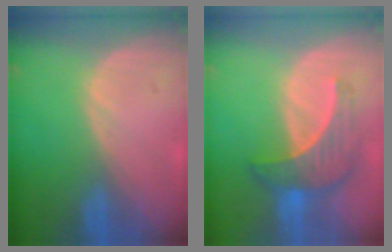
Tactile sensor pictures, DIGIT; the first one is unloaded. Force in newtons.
{"total": 7.3, "press": 6.7, "slide": 2.9}